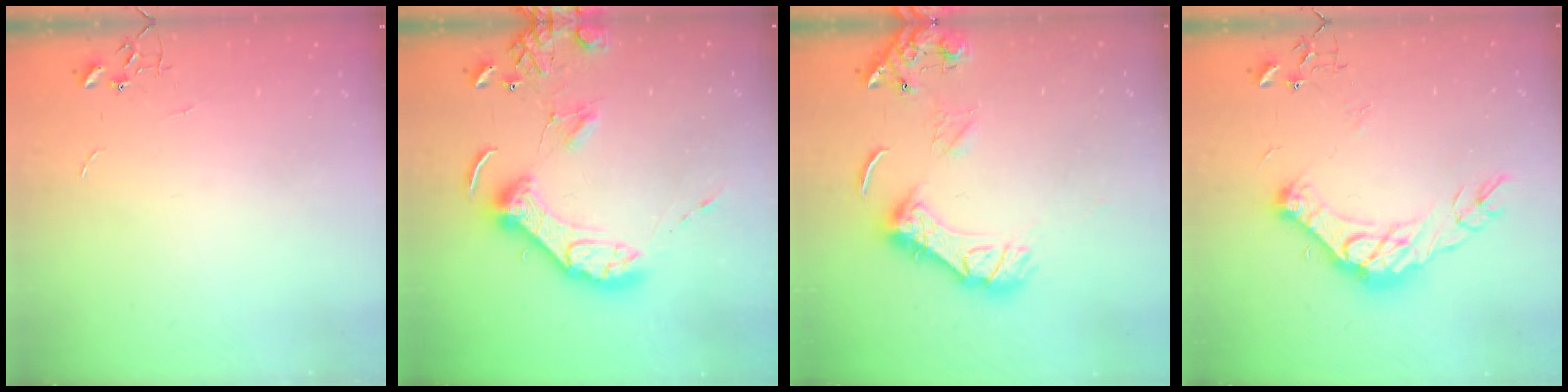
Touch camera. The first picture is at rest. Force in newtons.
{"total": 14.5, "press": 14.3, "slide": 2.3}
{"total": 14.3, "press": 14.3, "slide": 1.6}
{"total": 17.2, "press": 17.2, "slide": 1.2}